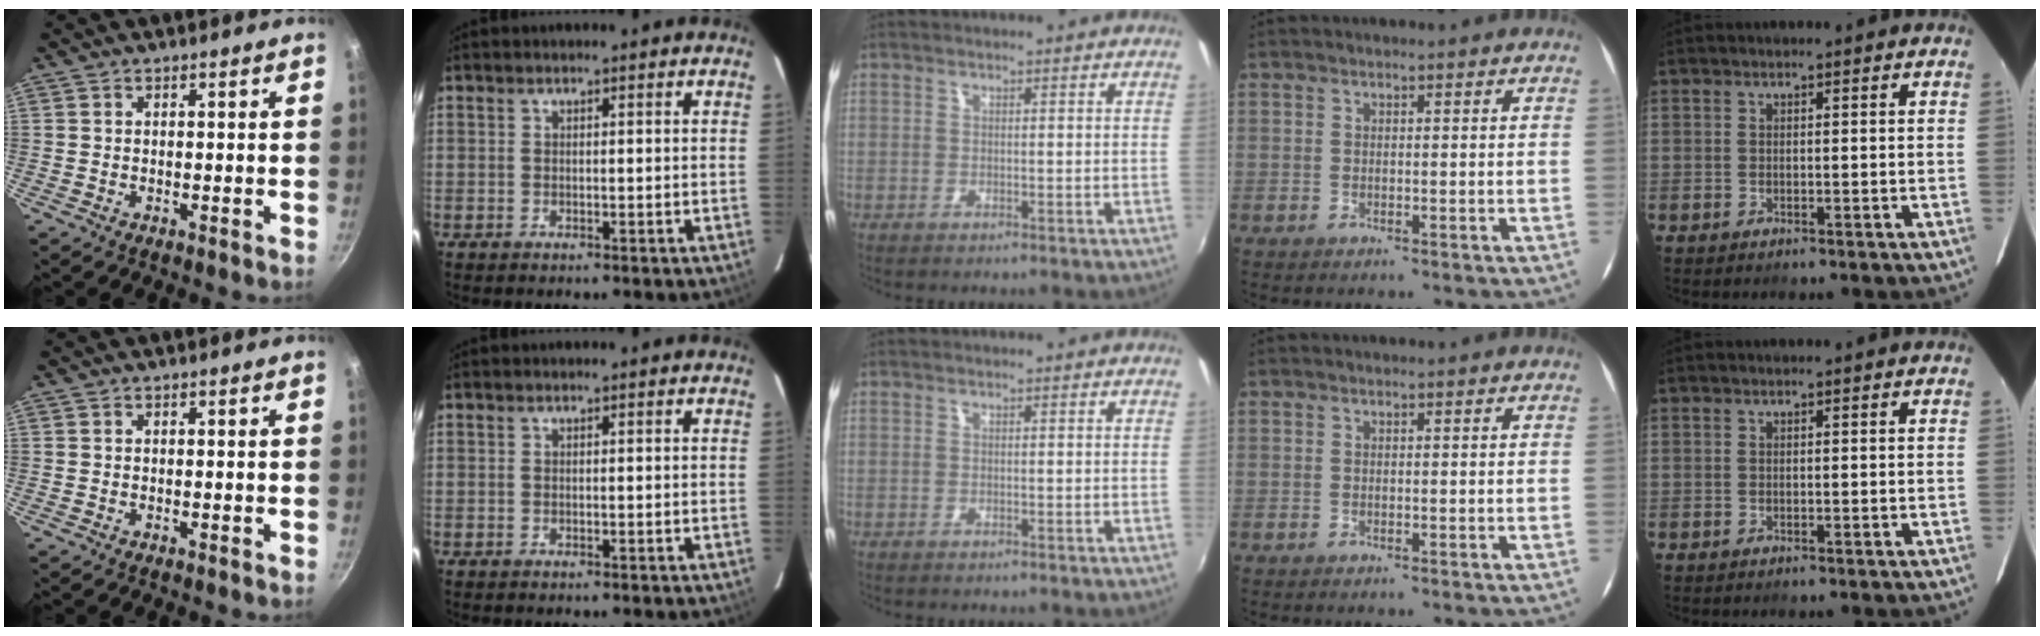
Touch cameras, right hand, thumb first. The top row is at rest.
{}